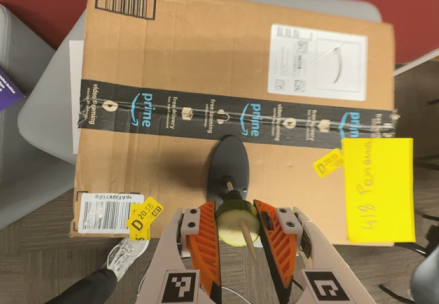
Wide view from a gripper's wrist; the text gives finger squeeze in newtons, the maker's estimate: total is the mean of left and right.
{"total": 12.6, "left": 12.6, "right": 12.5}